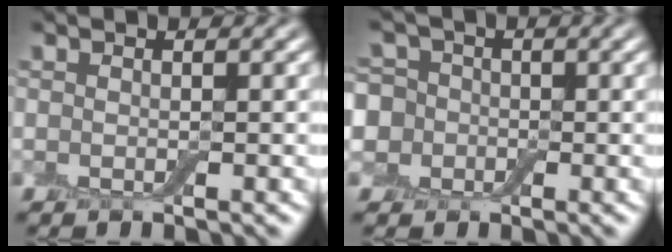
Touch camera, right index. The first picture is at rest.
{"total": 6.6, "force": [0.3, 5.9, 2.8], "torque": [-0.050, 0.037, -0.046]}